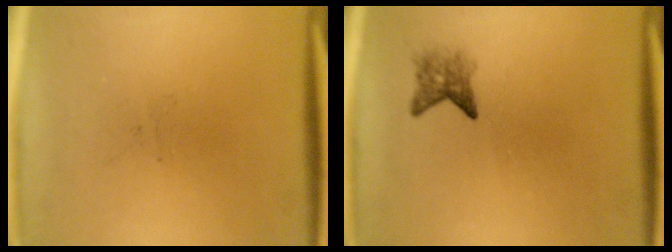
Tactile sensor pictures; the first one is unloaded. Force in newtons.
{"total": 2.2}